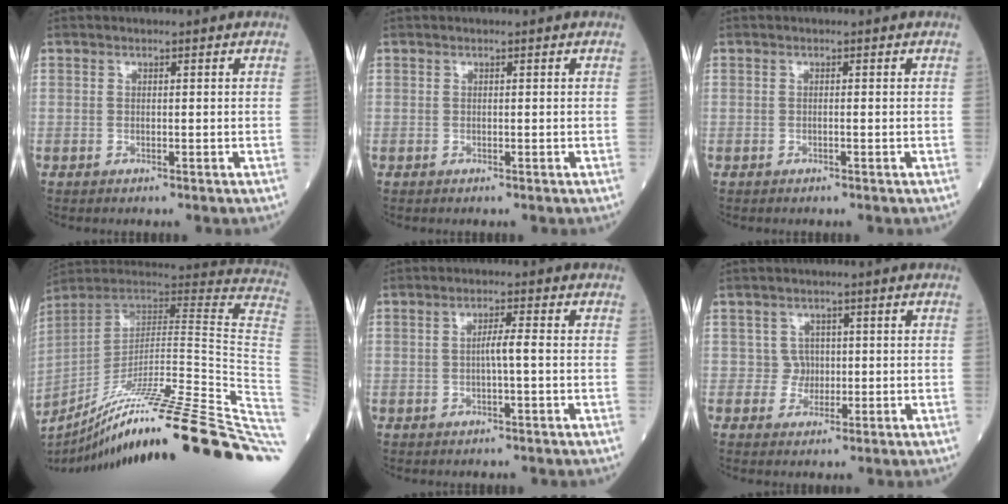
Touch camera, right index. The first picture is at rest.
{"total": 0.0}
{"total": 0.0}
{"total": 35.5, "force": [-23.4, -1.0, 26.7], "torque": [-0.247, -0.022, -0.347]}
{"total": 2.5, "force": [-0.2, -0.1, 2.5], "torque": [-0.042, 0.001, -0.004]}
{"total": 2.2, "force": [0.0, 2.2, -0.1], "torque": [0.009, 0.006, -0.001]}